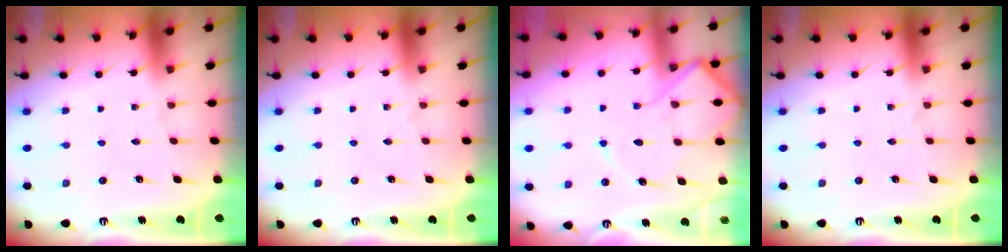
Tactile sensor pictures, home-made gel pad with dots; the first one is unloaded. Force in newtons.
{"total": 0.0}
{"total": 10.5, "press": 10.4, "slide": 1.2}
{"total": 0.0}